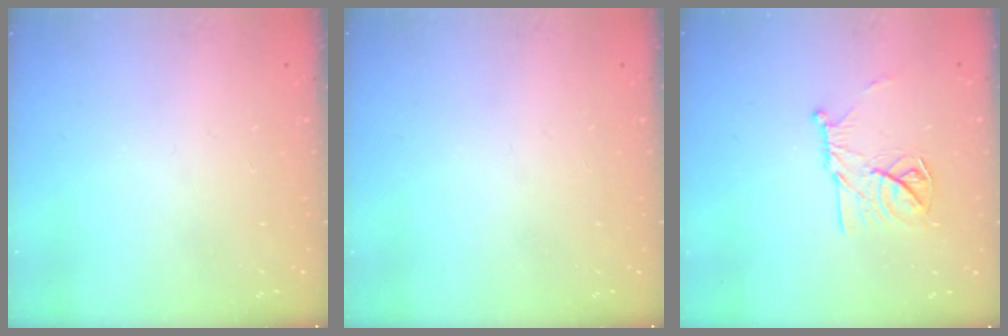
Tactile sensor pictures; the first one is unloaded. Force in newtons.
{"total": 0.0}
{"total": 12.4, "press": 12.4, "slide": 0.2}